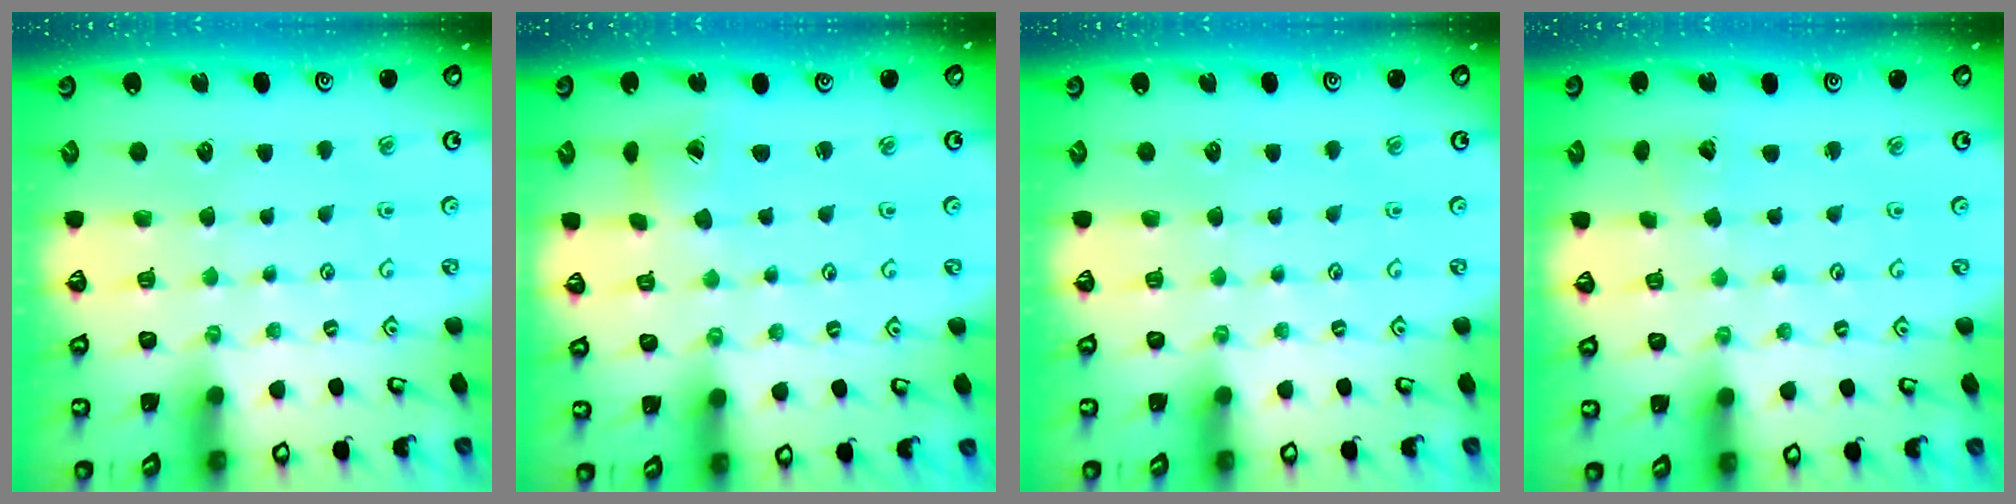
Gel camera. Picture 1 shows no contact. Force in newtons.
{"total": 2.2, "press": 2.2, "slide": 0.3}
{"total": 0.0}
{"total": 1.9, "press": 1.9, "slide": 0.2}